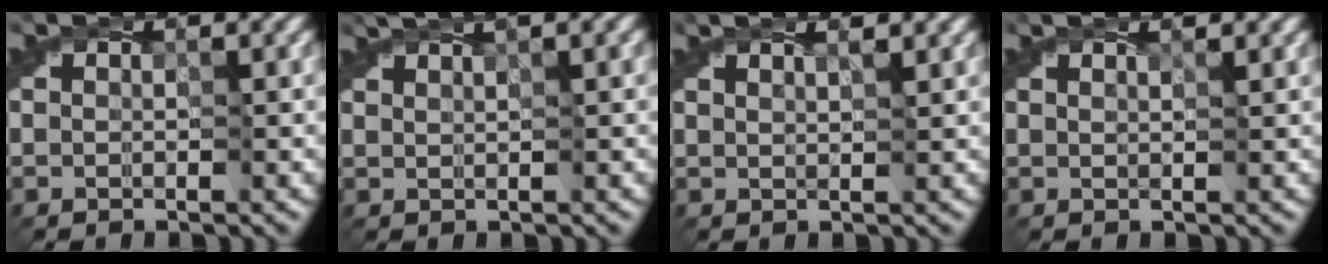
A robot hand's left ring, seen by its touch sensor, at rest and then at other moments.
{"total": 3.7, "force": [2.6, 0.3, 2.6], "torque": [-0.043, 0.011, 0.040]}
{"total": 2.2, "force": [1.8, 0.3, 1.3], "torque": [-0.007, 0.000, 0.012]}
{"total": 1.0, "force": [1.0, -0.2, 0.4], "torque": [-0.007, -0.001, 0.010]}